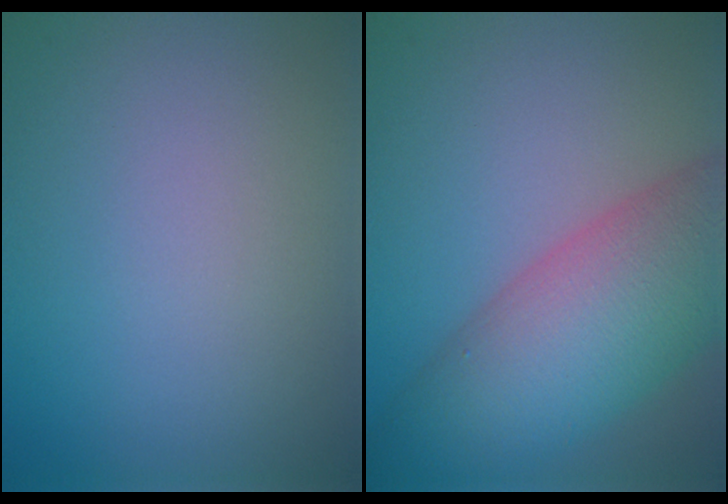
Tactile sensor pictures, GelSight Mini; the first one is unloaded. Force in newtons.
{"total": 11.4, "press": 11.3, "slide": 0.5}